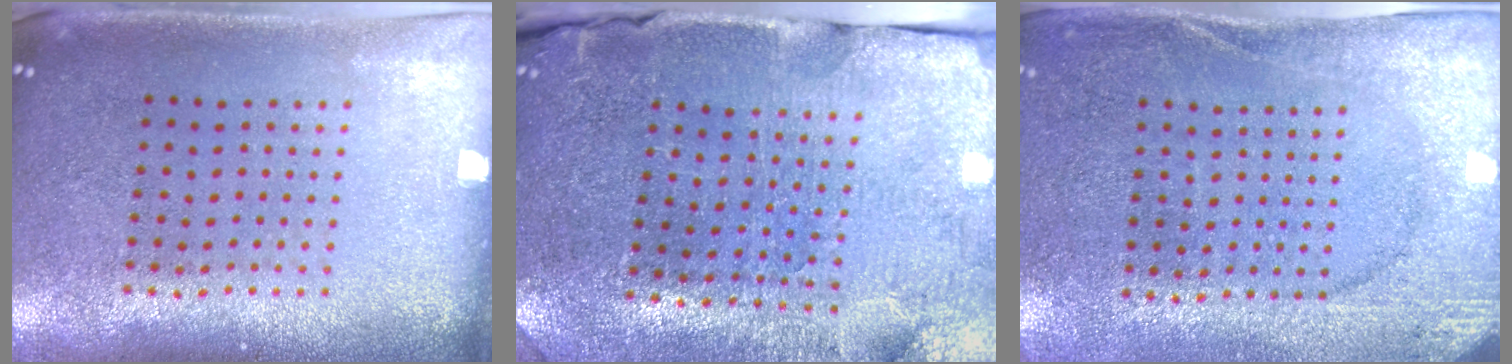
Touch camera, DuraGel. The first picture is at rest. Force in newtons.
{"total": 3.7, "press": 3.6, "slide": 0.4}
{"total": 2.6, "press": 2.5, "slide": 0.7}